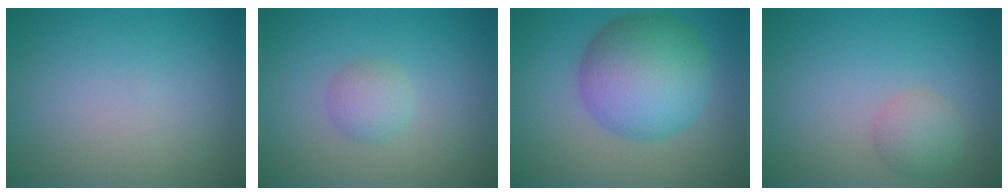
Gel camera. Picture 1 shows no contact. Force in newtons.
{"total": 1.9, "press": 1.9, "slide": 0.1}
{"total": 9.0, "press": 9.0, "slide": 0.1}
{"total": 2.1, "press": 2.1, "slide": 0.1}